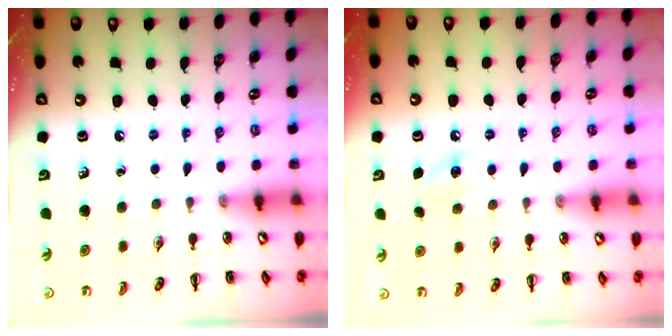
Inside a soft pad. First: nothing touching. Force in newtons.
{"total": 5.4, "press": 5.2, "slide": 1.7}